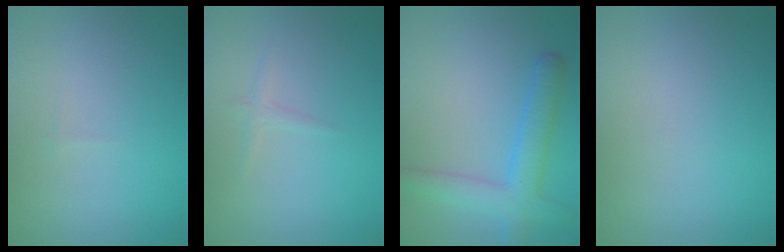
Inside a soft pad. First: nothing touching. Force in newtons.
{"total": 0.8, "press": 0.8, "slide": 0.0}
{"total": 4.1, "press": 4.1, "slide": 0.2}
{"total": 0.0}